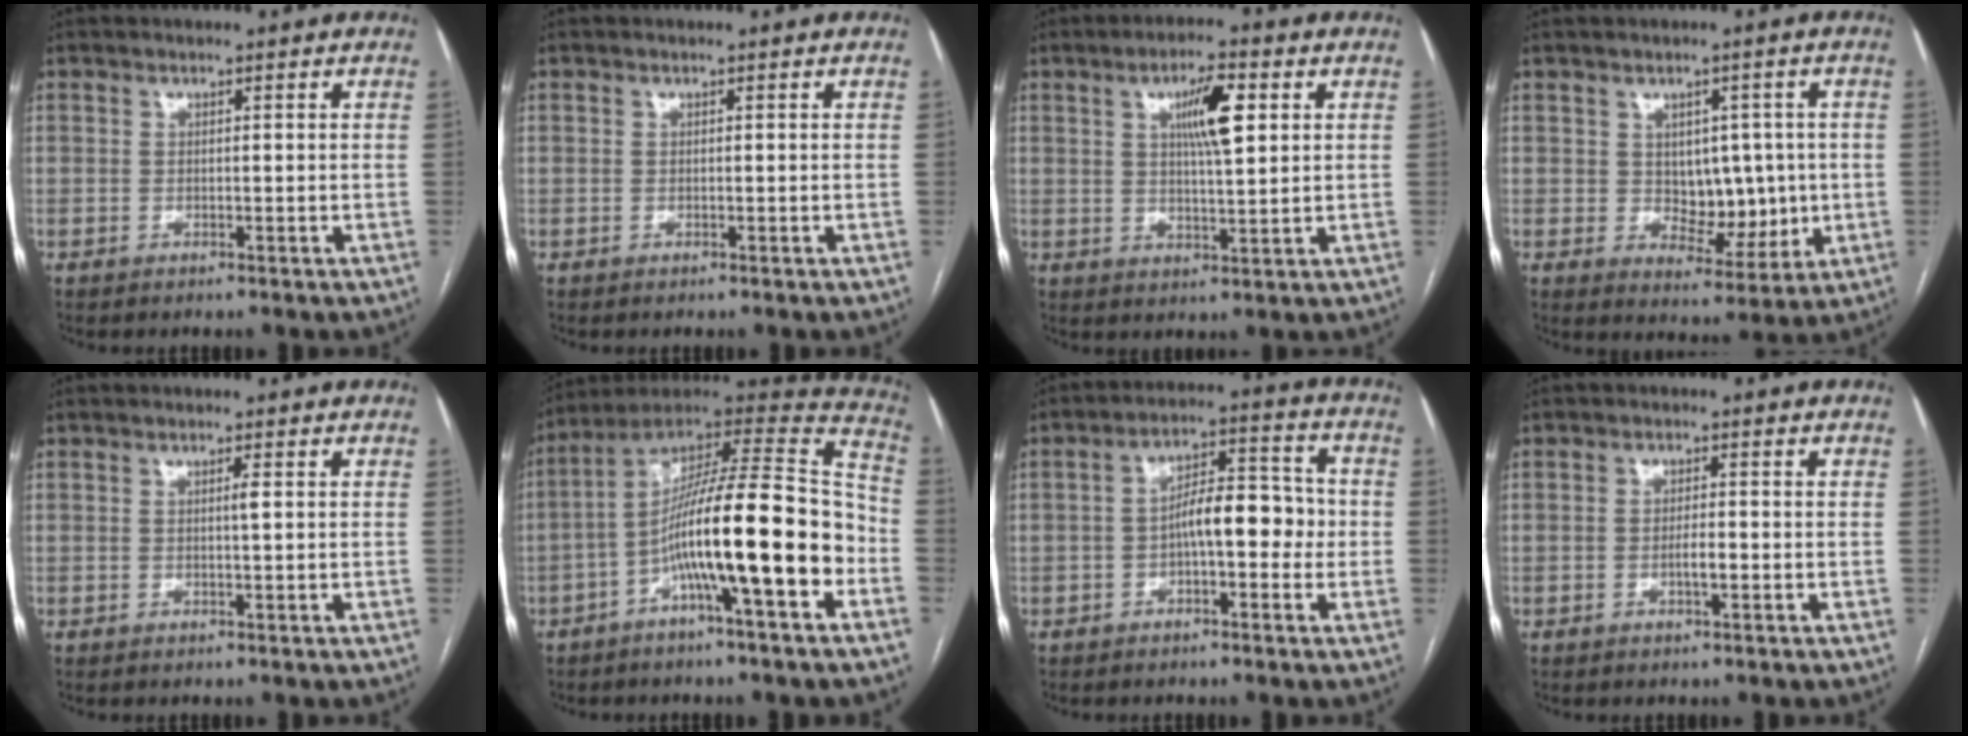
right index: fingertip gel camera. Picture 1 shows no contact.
{"total": 0.0}
{"total": 7.4, "force": [2.5, 1.4, 6.9], "torque": [-0.118, 0.007, 0.042]}
{"total": 7.6, "force": [0.4, 4.8, 5.8], "torque": [-0.074, 0.005, 0.021]}
{"total": 1.0, "force": [0.2, -0.1, 1.0], "torque": [-0.016, 0.001, 0.002]}
{"total": 20.8, "force": [-6.2, 1.7, 19.8], "torque": [-0.311, 0.018, -0.104]}
{"total": 8.4, "force": [-1.3, 3.1, 7.6], "torque": [-0.119, 0.035, -0.023]}
{"total": 2.3, "force": [-0.7, 0.5, 2.1], "torque": [-0.039, 0.001, -0.011]}